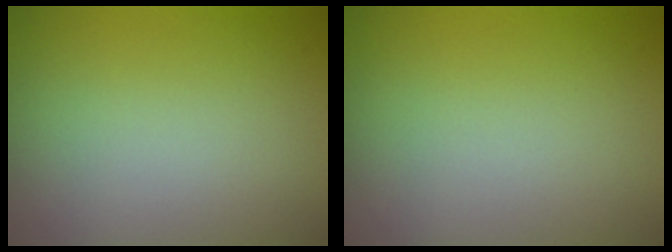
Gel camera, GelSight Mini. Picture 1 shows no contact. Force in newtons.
{"total": 0.0}